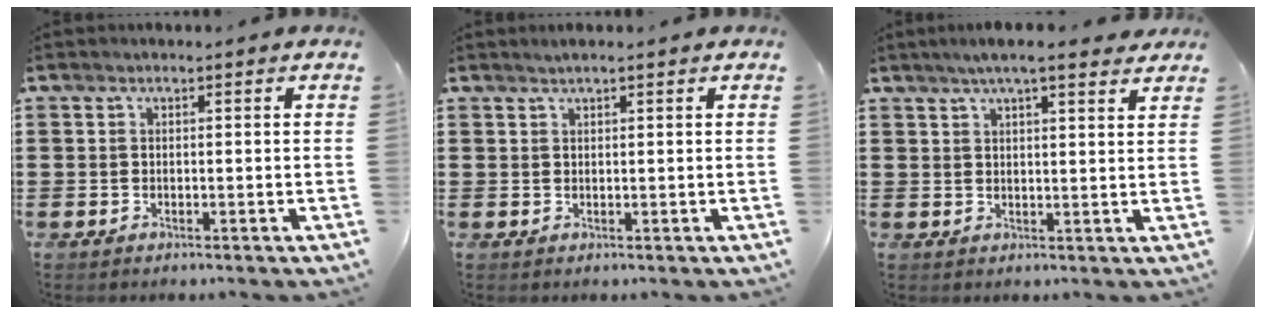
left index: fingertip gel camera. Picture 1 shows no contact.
{"total": 0.9, "force": [0.7, 0.0, 0.5], "torque": [-0.010, 0.000, 0.014]}
{"total": 4.9, "force": [3.9, 0.5, 2.9], "torque": [-0.064, -0.001, 0.068]}